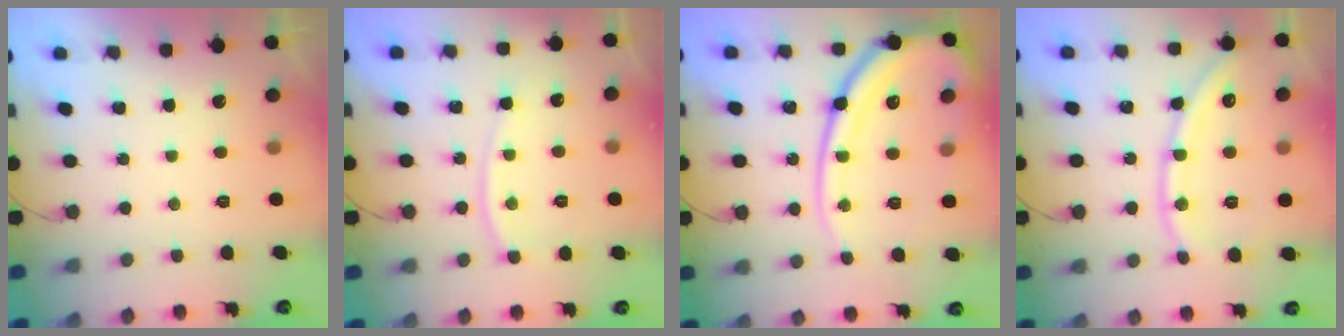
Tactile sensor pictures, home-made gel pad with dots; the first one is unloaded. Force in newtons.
{"total": 9.2, "press": 9.1, "slide": 1.1}
{"total": 21.3, "press": 21.1, "slide": 2.2}
{"total": 10.6, "press": 10.5, "slide": 1.1}